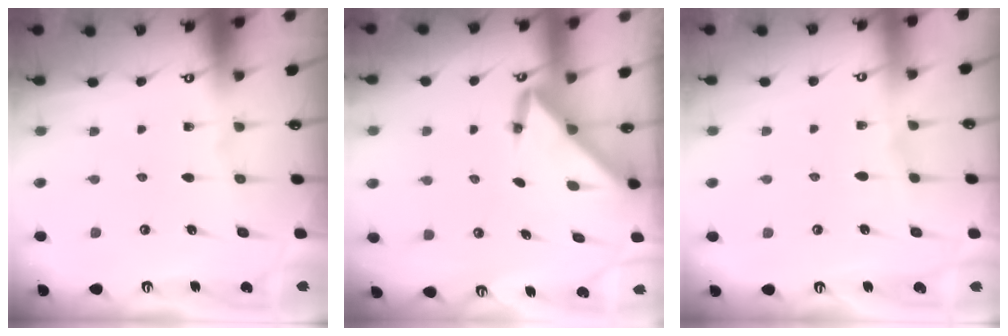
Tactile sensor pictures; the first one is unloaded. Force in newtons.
{"total": 3.0, "press": 3.0, "slide": 0.3}
{"total": 2.4, "press": 2.4, "slide": 0.5}